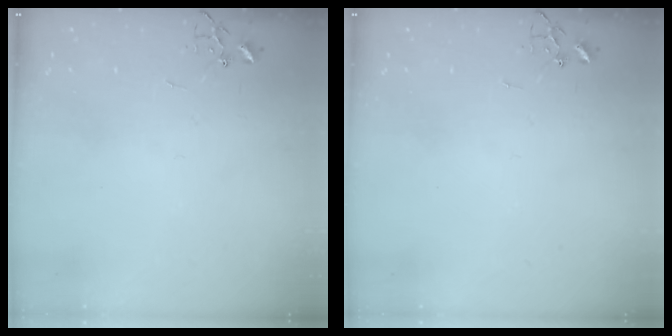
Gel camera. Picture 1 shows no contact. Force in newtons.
{"total": 0.0}